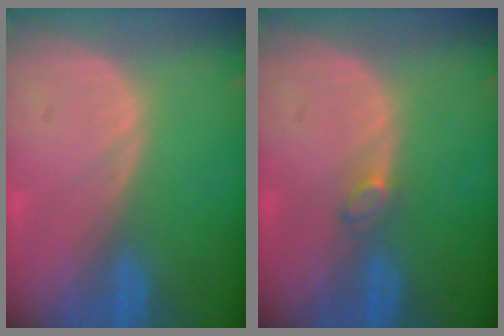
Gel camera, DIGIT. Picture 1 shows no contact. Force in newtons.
{"total": 1.4, "press": 1.4, "slide": 0.2}